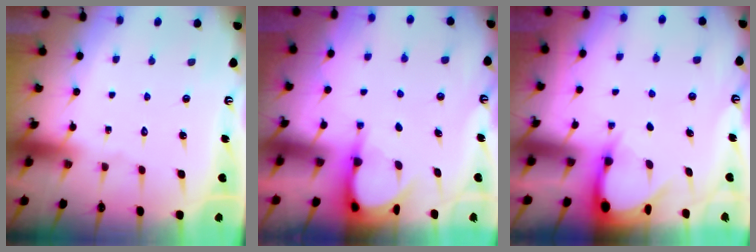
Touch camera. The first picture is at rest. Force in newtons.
{"total": 3.9, "press": 3.9, "slide": 0.3}
{"total": 3.2, "press": 3.2, "slide": 0.2}